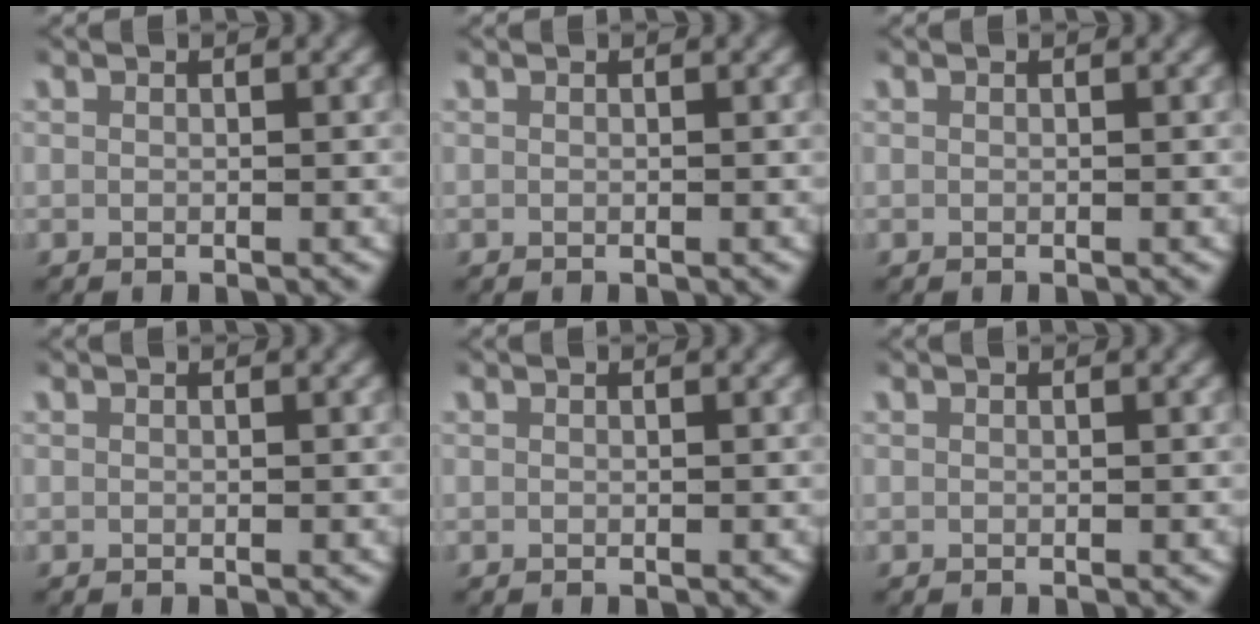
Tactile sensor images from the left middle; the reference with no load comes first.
{"total": 0.0}
{"total": 0.0}
{"total": 0.0}
{"total": 0.0}
{"total": 0.0}